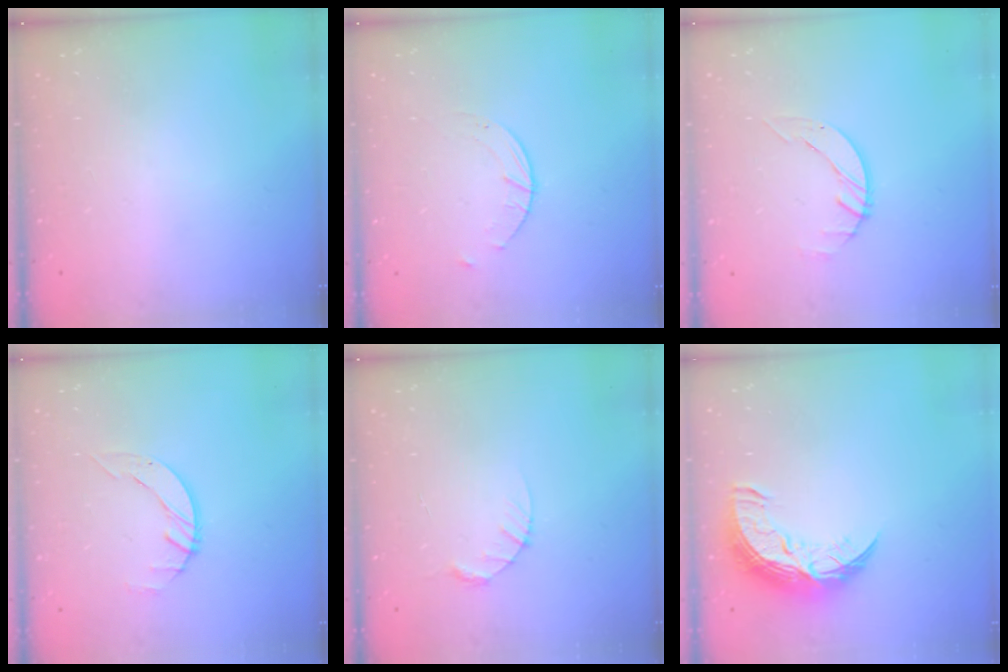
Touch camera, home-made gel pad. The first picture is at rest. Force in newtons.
{"total": 2.0, "press": 2.0, "slide": 0.3}
{"total": 2.6, "press": 2.6, "slide": 0.3}
{"total": 2.9, "press": 2.8, "slide": 0.3}
{"total": 3.7, "press": 3.6, "slide": 0.4}
{"total": 11.5, "press": 11.4, "slide": 0.7}